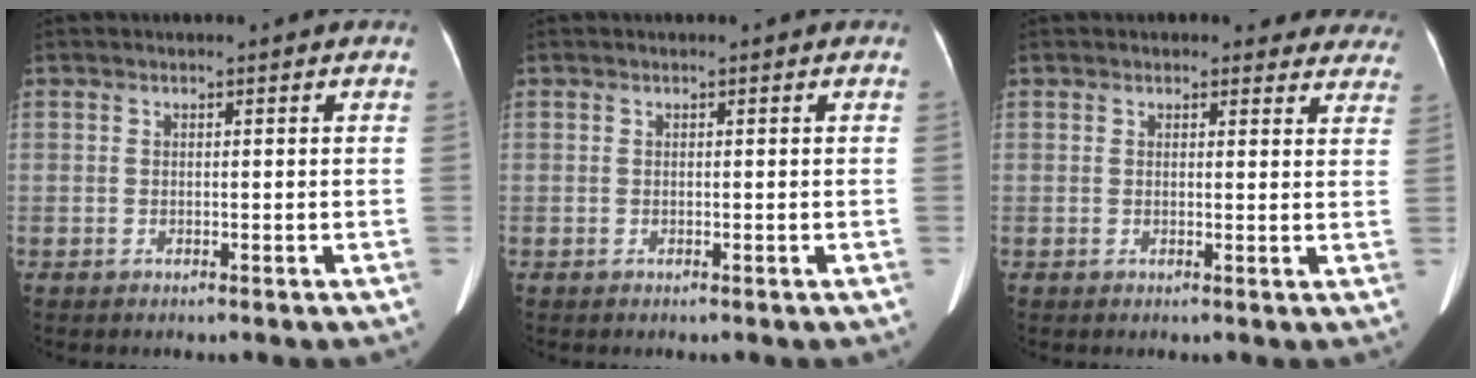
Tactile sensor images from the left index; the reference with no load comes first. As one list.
[{"total": 0.0}, {"total": 8.1, "force": [7.4, 3.0, 1.1], "torque": [0.033, -0.007, 0.051]}]